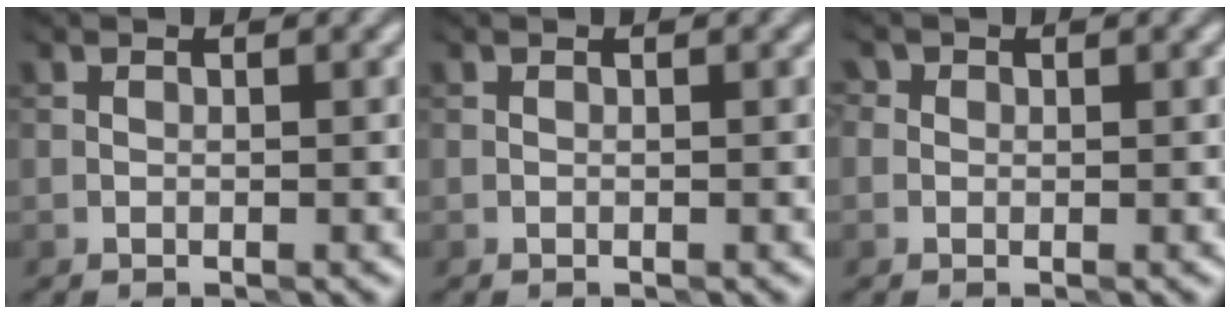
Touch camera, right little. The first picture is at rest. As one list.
[{"total": 0.0}, {"total": 1.3, "force": [0.6, 1.2, 0.3], "torque": [0.011, 0.008, -0.009]}]